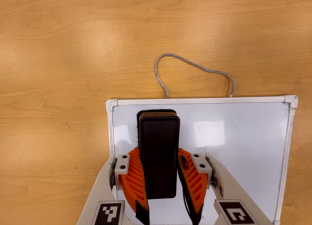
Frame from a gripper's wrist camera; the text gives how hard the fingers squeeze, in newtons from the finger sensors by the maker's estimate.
{"total": 8.3, "left": 7.5, "right": 9.1}